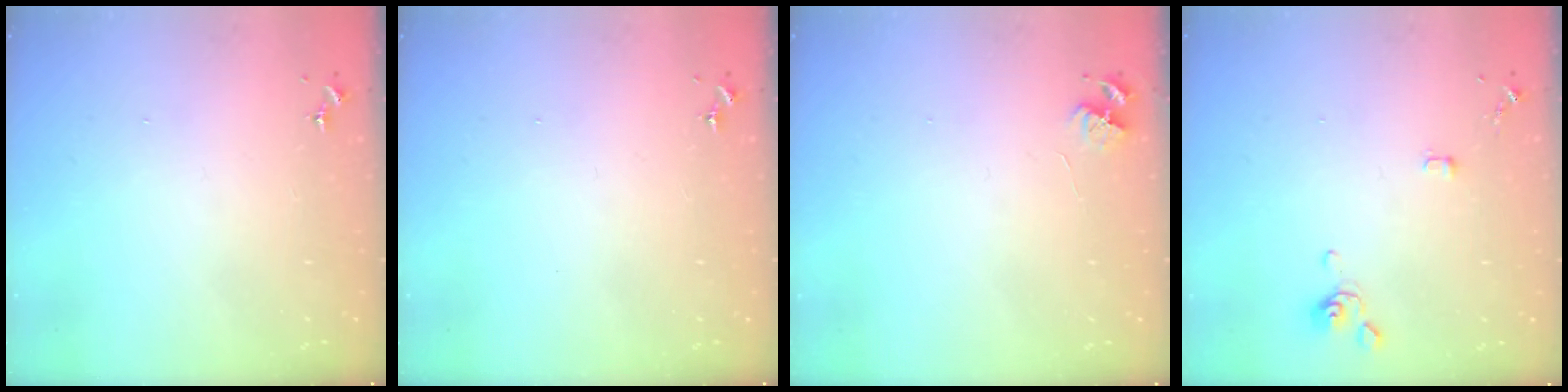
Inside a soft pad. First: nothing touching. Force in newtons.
{"total": 0.0}
{"total": 4.5, "press": 4.4, "slide": 0.6}
{"total": 4.0, "press": 4.0, "slide": 0.8}